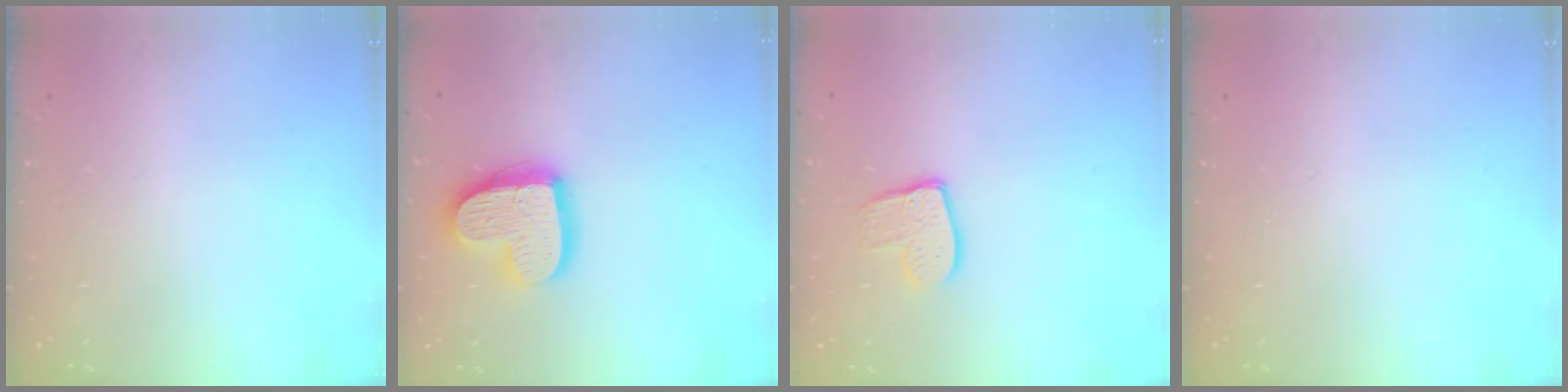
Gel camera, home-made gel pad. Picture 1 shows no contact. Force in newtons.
{"total": 16.4, "press": 16.4, "slide": 1.0}
{"total": 10.0, "press": 9.9, "slide": 0.7}
{"total": 0.0}